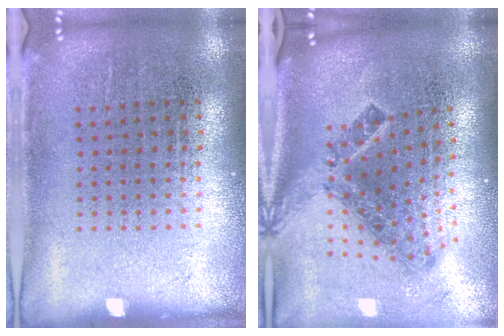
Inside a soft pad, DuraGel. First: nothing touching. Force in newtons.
{"total": 2.0, "press": 1.4, "slide": 1.4}